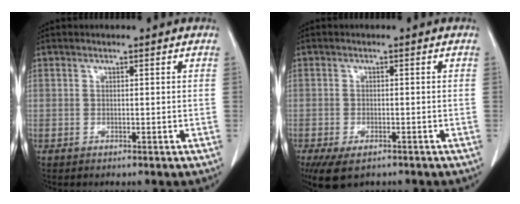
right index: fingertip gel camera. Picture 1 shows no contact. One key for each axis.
{"total": 6.0, "fx": -4.1, "fy": 2.6, "fz": 3.5, "tx": -0.063, "ty": -0.013, "tz": -0.063}